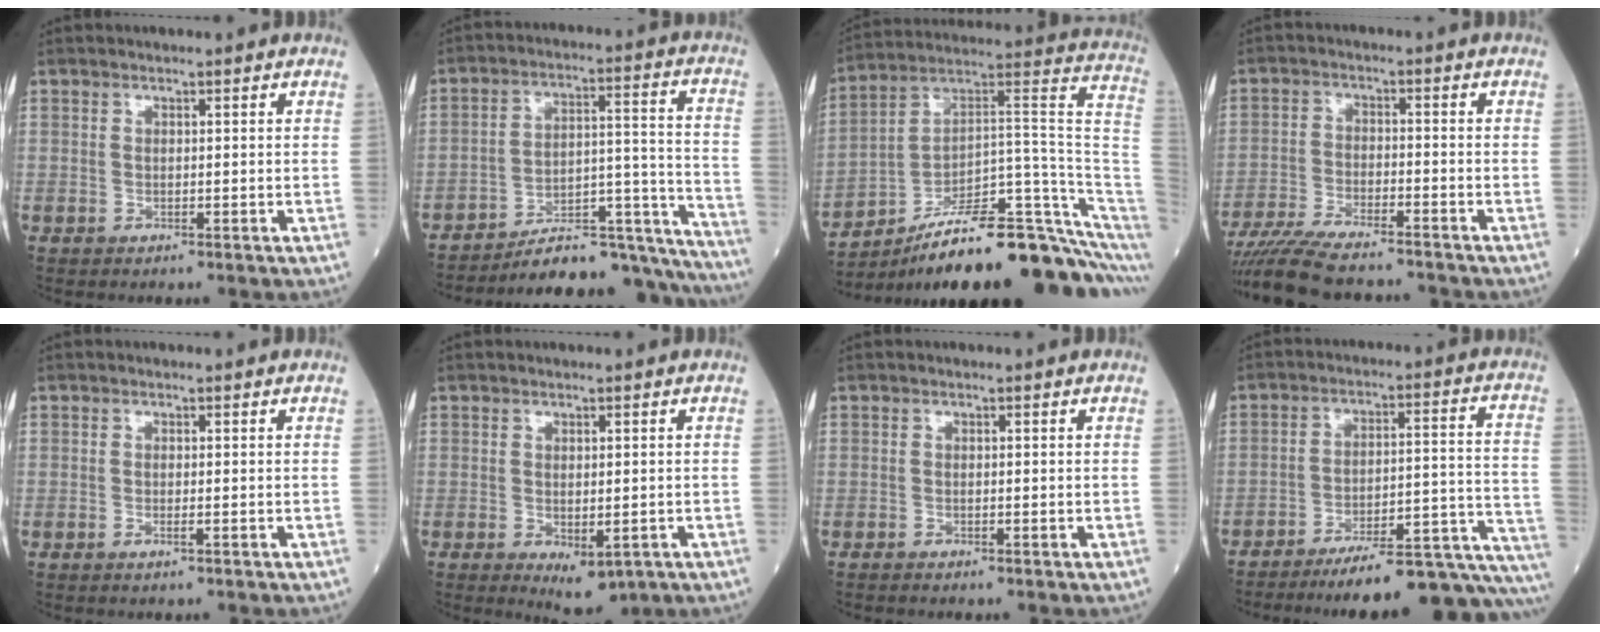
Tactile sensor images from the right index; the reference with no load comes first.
{"total": 22.4, "force": [-21.2, 3.2, 6.6], "torque": [-0.043, 0.050, -0.299]}
{"total": 24.8, "force": [-17.5, 1.5, 17.5], "torque": [-0.168, 0.053, -0.272]}
{"total": 14.6, "force": [-13.1, 1.9, 6.1], "torque": [-0.118, -0.011, -0.213]}
{"total": 0.9, "force": [-0.6, 0.1, 0.6], "torque": [-0.016, 0.000, -0.010]}
{"total": 5.2, "force": [-2.1, 2.2, 4.2], "torque": [-0.060, -0.013, -0.016]}
{"total": 1.1, "force": [-0.9, 0.1, 0.4], "torque": [-0.014, -0.004, -0.014]}
{"total": 24.2, "force": [-21.2, 0.8, 11.6], "torque": [-0.077, 0.016, -0.293]}